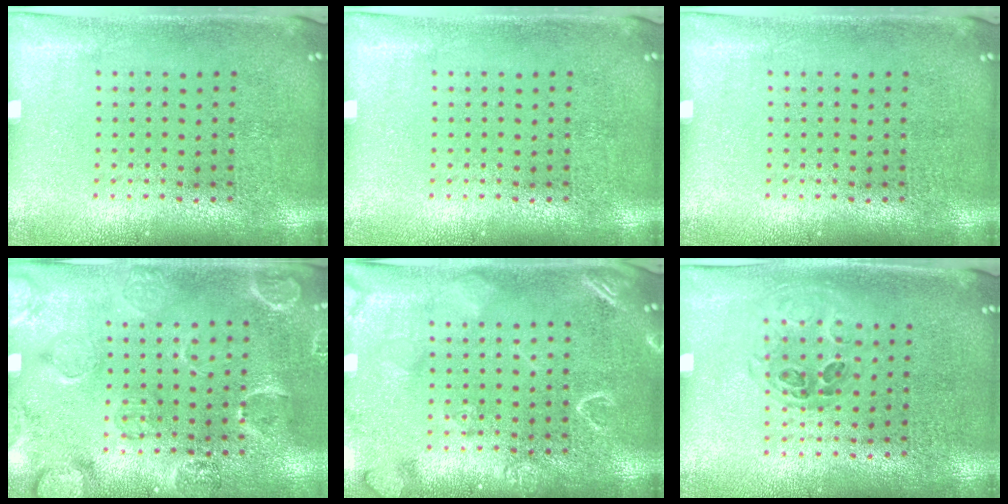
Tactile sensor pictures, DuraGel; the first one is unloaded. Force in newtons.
{"total": 0.0}
{"total": 0.0}
{"total": 2.8, "press": 1.8, "slide": 2.1}
{"total": 2.9, "press": 2.9, "slide": 0.4}
{"total": 1.0, "press": 0.8, "slide": 0.6}